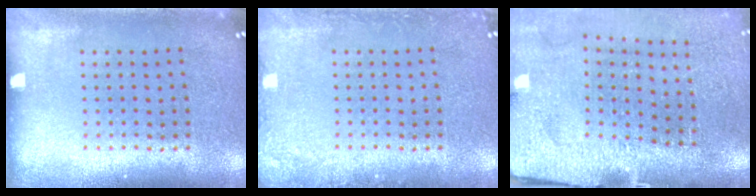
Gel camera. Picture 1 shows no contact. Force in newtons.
{"total": 1.3, "press": 1.3, "slide": 0.1}
{"total": 3.1, "press": 2.9, "slide": 1.0}